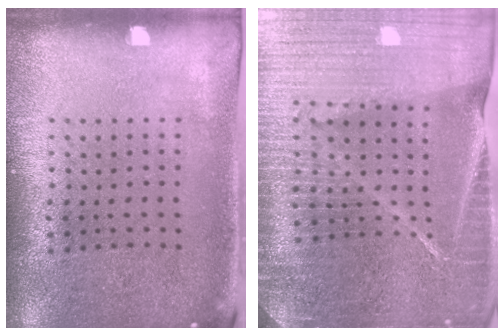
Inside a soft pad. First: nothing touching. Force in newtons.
{"total": 5.9, "press": 5.1, "slide": 2.8}